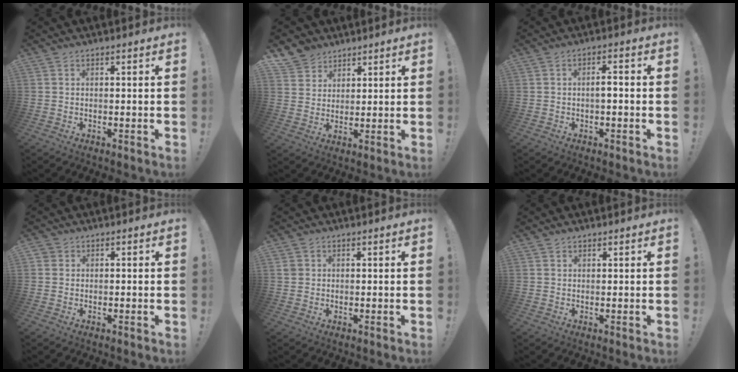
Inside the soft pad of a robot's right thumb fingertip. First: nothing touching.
{"total": 6.8, "force": [5.0, 4.5, 0.5], "torque": [-0.017, -0.035, 0.101]}
{"total": 2.6, "force": [-0.8, 0.6, 2.4], "torque": [-0.043, 0.008, -0.017]}
{"total": 1.2, "force": [0.2, 1.1, 0.4], "torque": [0.000, -0.002, 0.001]}
{"total": 2.0, "force": [0.8, 1.7, 0.6], "torque": [-0.011, 0.002, 0.016]}
{"total": 0.9, "force": [0.7, 0.5, 0.2], "torque": [-0.002, -0.001, 0.014]}